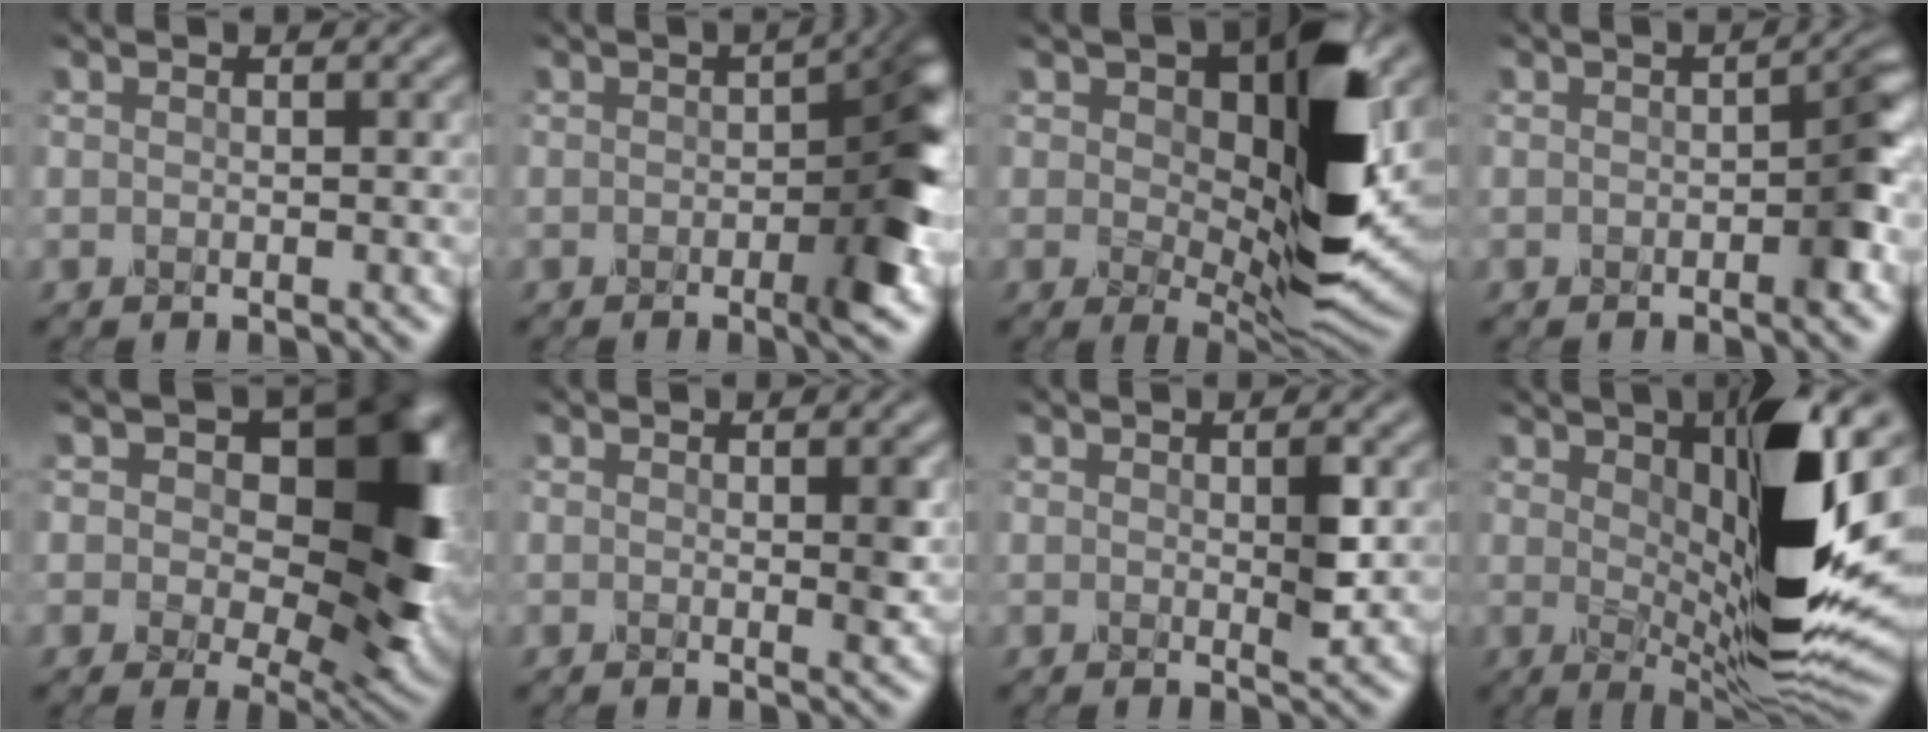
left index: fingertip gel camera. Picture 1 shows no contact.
{"total": 6.9, "force": [-1.3, 2.7, 6.2], "torque": [-0.066, 0.003, -0.019]}
{"total": 12.0, "force": [2.3, 5.9, 10.1], "torque": [-0.146, -0.011, 0.040]}
{"total": 2.8, "force": [-0.8, 0.9, 2.5], "torque": [-0.030, 0.008, -0.011]}
{"total": 14.1, "force": [3.6, 8.3, 10.8], "torque": [-0.133, -0.001, 0.058]}
{"total": 1.3, "force": [0.1, 0.5, 1.2], "torque": [-0.012, -0.006, 0.001]}
{"total": 1.8, "force": [0.2, 0.4, 1.7], "torque": [-0.027, -0.004, 0.005]}
{"total": 13.0, "force": [2.2, 4.1, 12.1], "torque": [-0.187, -0.016, 0.040]}